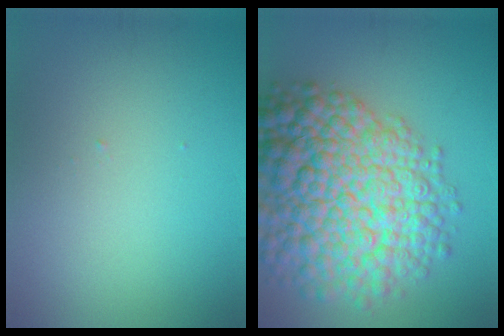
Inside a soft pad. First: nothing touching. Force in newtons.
{"total": 13.3, "press": 13.3, "slide": 0.5}